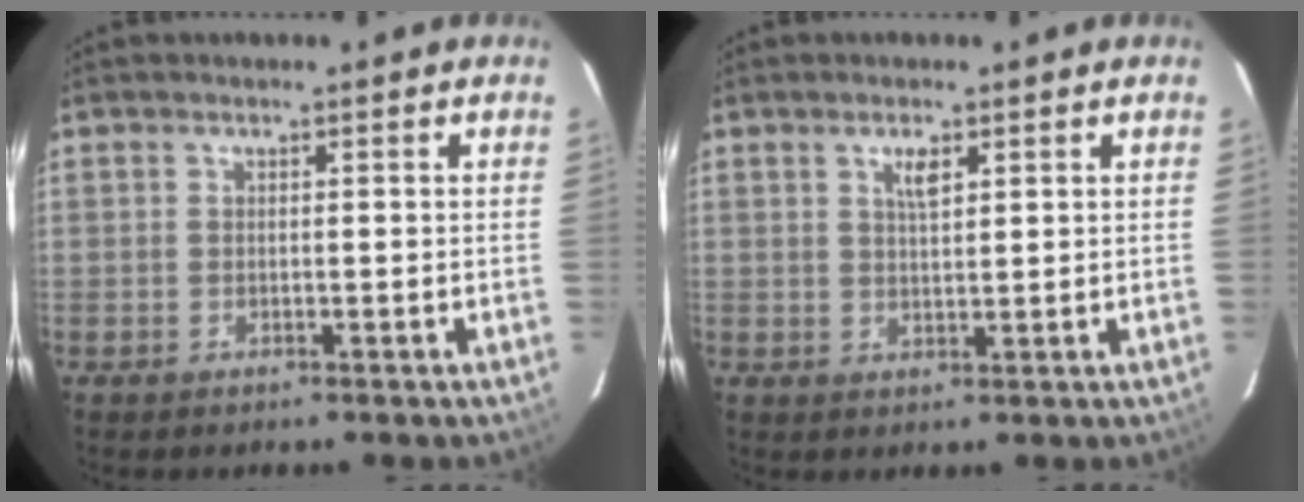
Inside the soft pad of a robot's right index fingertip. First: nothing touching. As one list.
[{"total": 2.8, "force": [1.4, 1.0, 2.1], "torque": [-0.036, 0.001, 0.025]}]